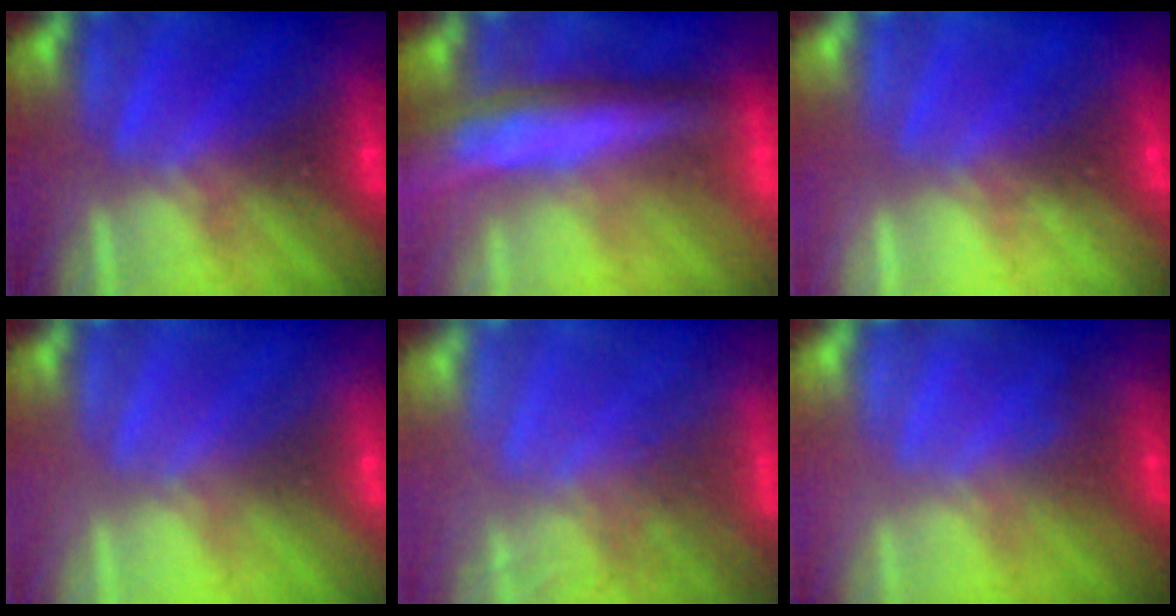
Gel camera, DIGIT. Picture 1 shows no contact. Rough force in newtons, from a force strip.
{"total": 7.7}
{"total": 2.3}
{"total": 2.8}
{"total": 11.7}
{"total": 2.8}